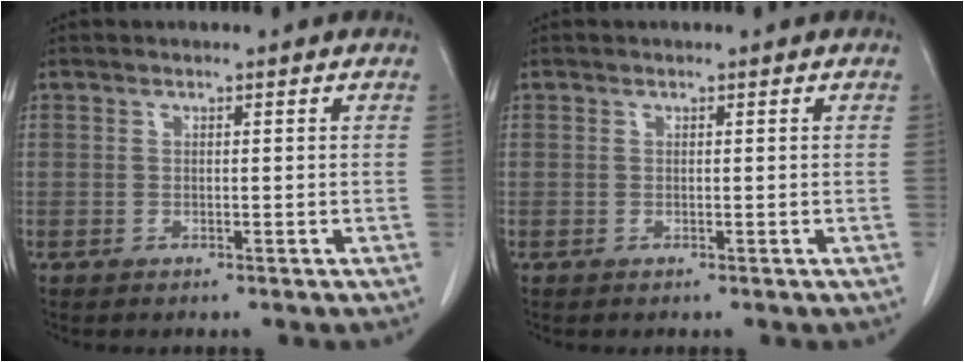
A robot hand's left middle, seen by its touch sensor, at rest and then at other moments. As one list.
[{"total": 0.0}]